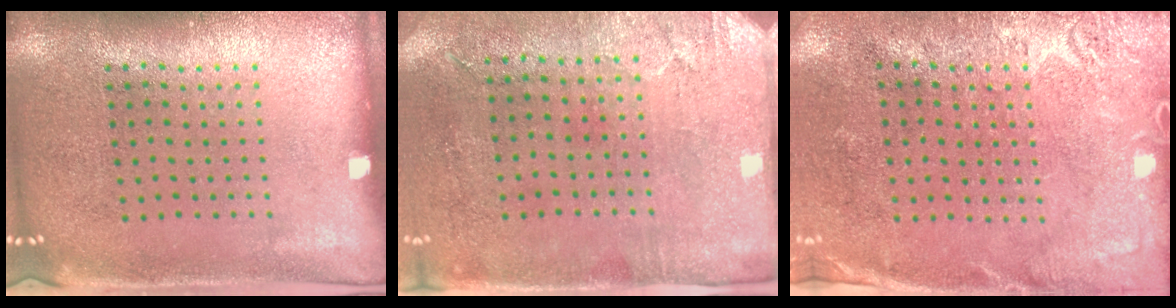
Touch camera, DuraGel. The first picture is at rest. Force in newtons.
{"total": 2.8, "press": 2.3, "slide": 1.7}
{"total": 2.8, "press": 2.4, "slide": 1.4}